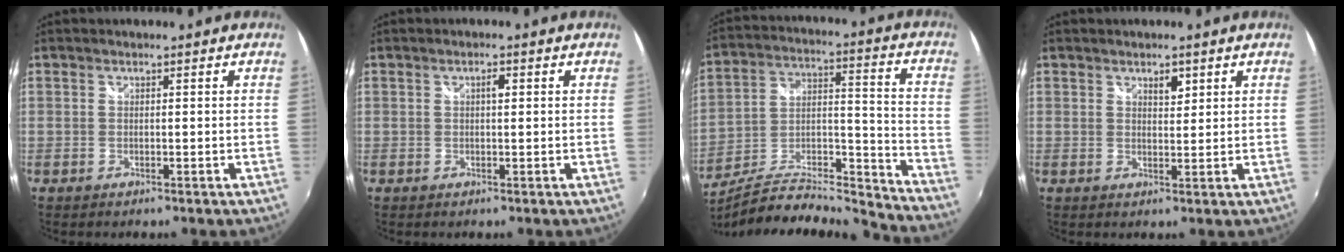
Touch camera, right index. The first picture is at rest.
{"total": 1.4, "force": [0.4, 0.5, 1.2], "torque": [-0.020, 0.004, 0.004]}
{"total": 17.8, "force": [-16.3, 0.5, 7.1], "torque": [-0.107, -0.010, -0.274]}
{"total": 2.3, "force": [1.4, 1.1, 1.4], "torque": [-0.018, 0.003, 0.022]}